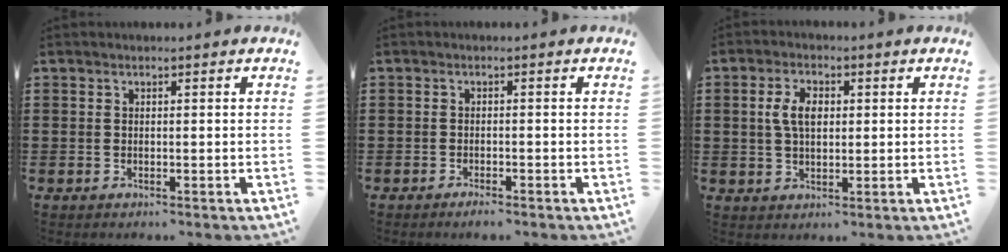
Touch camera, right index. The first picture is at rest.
{"total": 1.1, "force": [-1.0, 0.1, 0.3], "torque": [-0.010, -0.003, -0.019]}
{"total": 4.9, "force": [0.8, 2.8, 3.9], "torque": [-0.091, 0.010, 0.009]}